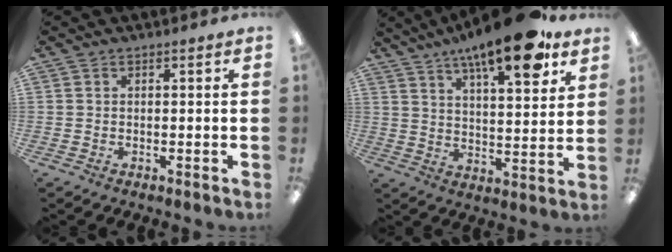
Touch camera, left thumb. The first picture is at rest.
{"total": 16.7, "force": [11.6, 4.9, 11.1], "torque": [-0.167, -0.060, 0.185]}